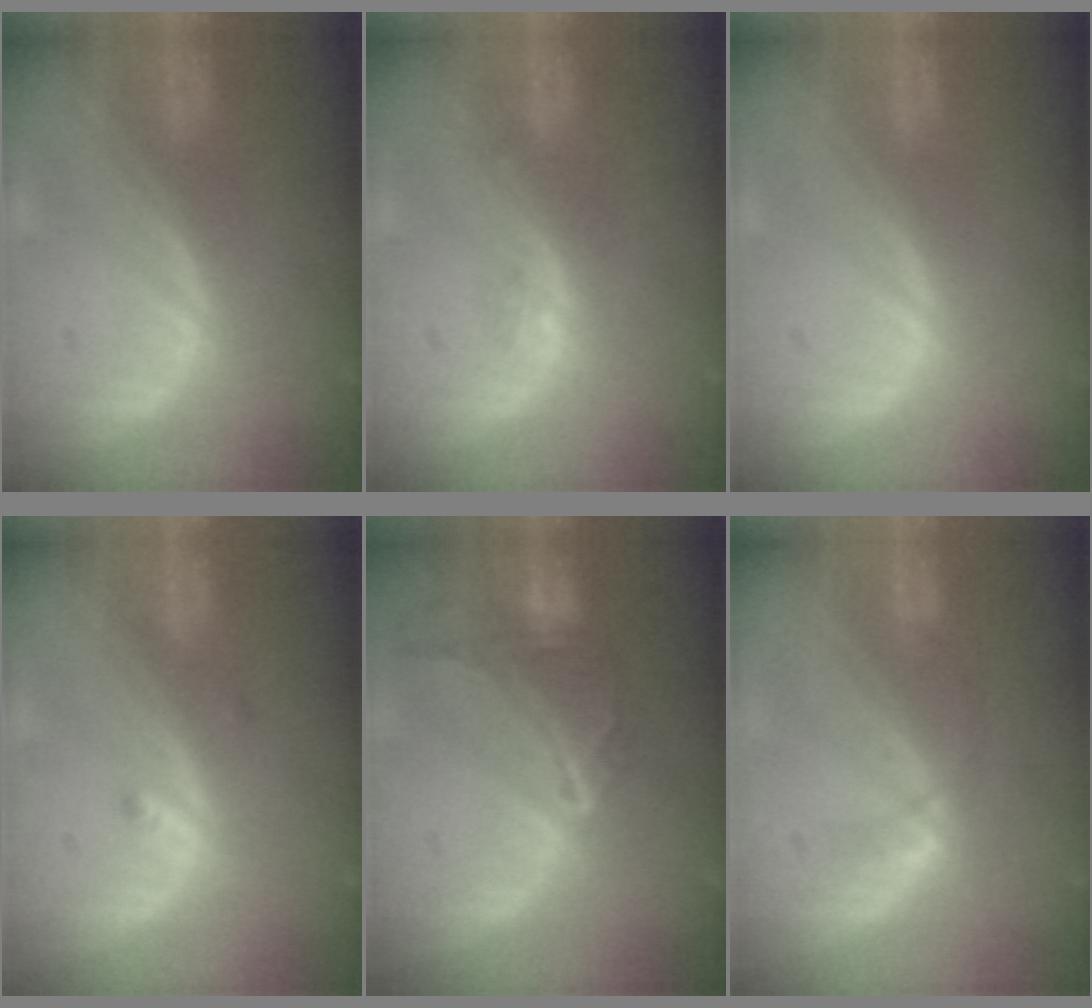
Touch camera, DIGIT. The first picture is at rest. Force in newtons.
{"total": 1.2, "press": 1.2, "slide": 0.1}
{"total": 0.0}
{"total": 1.6, "press": 1.3, "slide": 0.8}
{"total": 9.2, "press": 8.1, "slide": 4.4}
{"total": 3.0, "press": 2.7, "slide": 1.3}